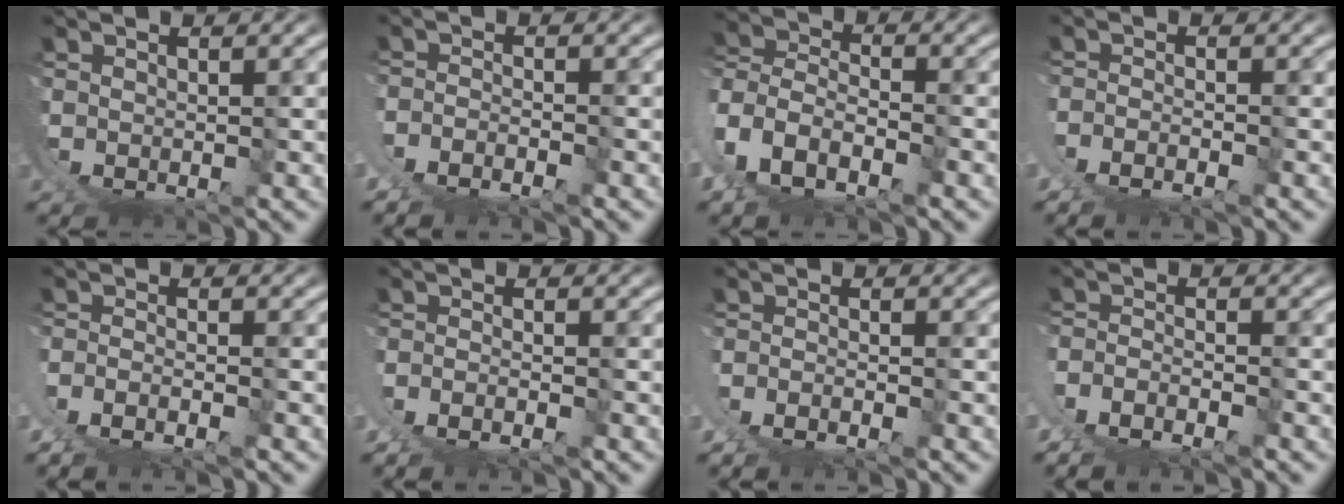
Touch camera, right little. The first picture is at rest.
{"total": 4.4, "force": [-0.8, 3.7, 2.3], "torque": [-0.055, -0.014, -0.013]}
{"total": 10.1, "force": [2.4, 8.6, 4.8], "torque": [-0.149, -0.022, 0.027]}
{"total": 3.2, "force": [-0.5, 2.4, 2.0], "torque": [-0.044, -0.010, -0.007]}
{"total": 4.9, "force": [-0.8, 3.9, 2.9], "torque": [-0.071, -0.019, -0.011]}
{"total": 3.4, "force": [-0.6, 2.6, 2.1], "torque": [-0.047, -0.012, -0.009]}
{"total": 3.2, "force": [-0.5, 2.4, 2.0], "torque": [-0.044, -0.010, -0.007]}
{"total": 7.1, "force": [-1.0, 6.2, 3.4], "torque": [-0.090, -0.022, -0.018]}